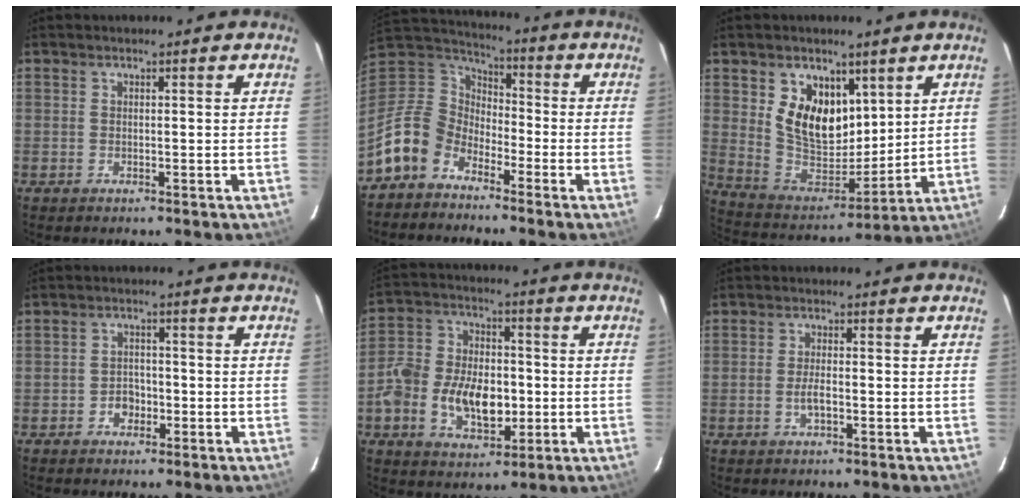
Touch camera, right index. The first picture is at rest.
{"total": 11.2, "force": [-7.9, 7.1, 3.6], "torque": [-0.094, 0.026, -0.165]}
{"total": 13.9, "force": [5.9, 9.2, 8.5], "torque": [-0.159, -0.004, 0.127]}
{"total": 3.1, "force": [-1.5, 2.5, 1.2], "torque": [-0.025, 0.009, -0.019]}
{"total": 14.8, "force": [-3.4, 9.6, 10.8], "torque": [-0.229, 0.016, -0.056]}
{"total": 2.8, "force": [-0.9, 0.9, 2.5], "torque": [-0.052, 0.000, -0.018]}